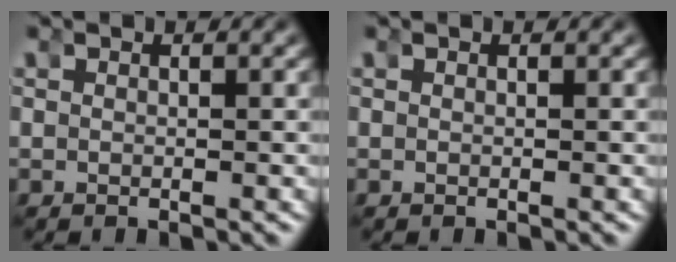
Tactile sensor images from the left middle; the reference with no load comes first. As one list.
[{"total": 0.0}]